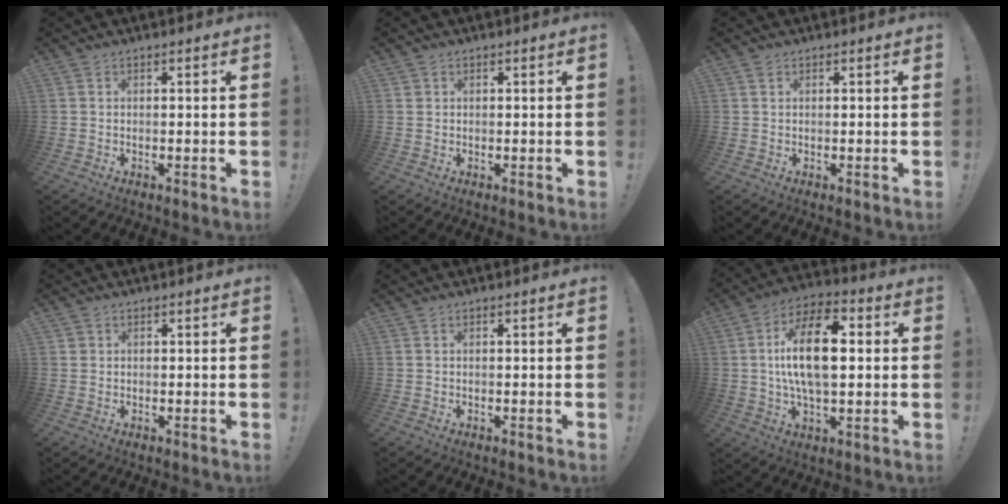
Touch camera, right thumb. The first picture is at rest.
{"total": 0.8, "force": [0.4, 0.7, 0.2], "torque": [0.003, -0.001, 0.006]}
{"total": 0.6, "force": [0.4, 0.4, 0.1], "torque": [0.002, -0.001, 0.007]}
{"total": 0.9, "force": [0.5, 0.8, 0.2], "torque": [0.002, -0.002, 0.008]}
{"total": 0.0}
{"total": 17.0, "force": [1.9, 8.4, 14.6], "torque": [-0.261, 0.005, 0.024]}